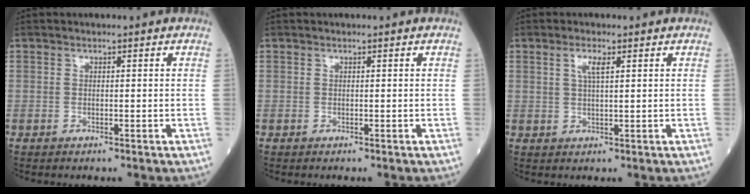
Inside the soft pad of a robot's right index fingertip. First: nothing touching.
{"total": 0.0}
{"total": 2.5, "force": [1.1, 0.4, 2.3], "torque": [-0.048, 0.002, 0.020]}